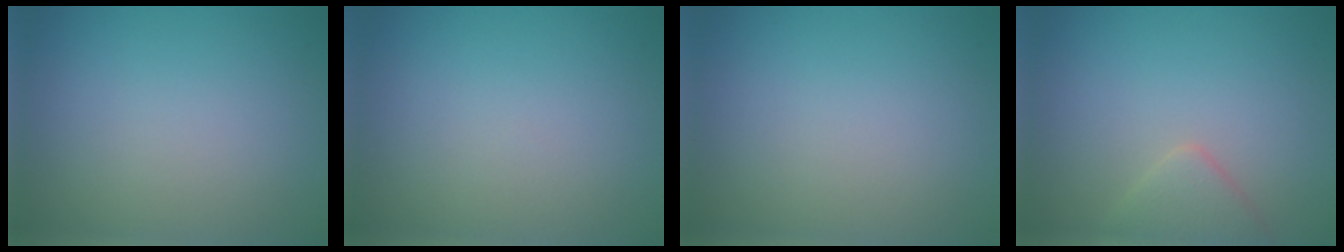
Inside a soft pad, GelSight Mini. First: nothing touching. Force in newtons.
{"total": 0.0}
{"total": 0.0}
{"total": 2.2, "press": 2.2, "slide": 0.2}